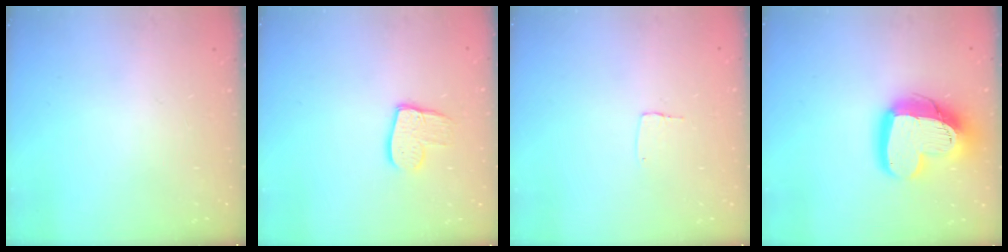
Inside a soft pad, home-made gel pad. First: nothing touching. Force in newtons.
{"total": 10.0, "press": 9.9, "slide": 0.7}
{"total": 3.7, "press": 3.7, "slide": 0.1}
{"total": 18.8, "press": 18.7, "slide": 1.8}